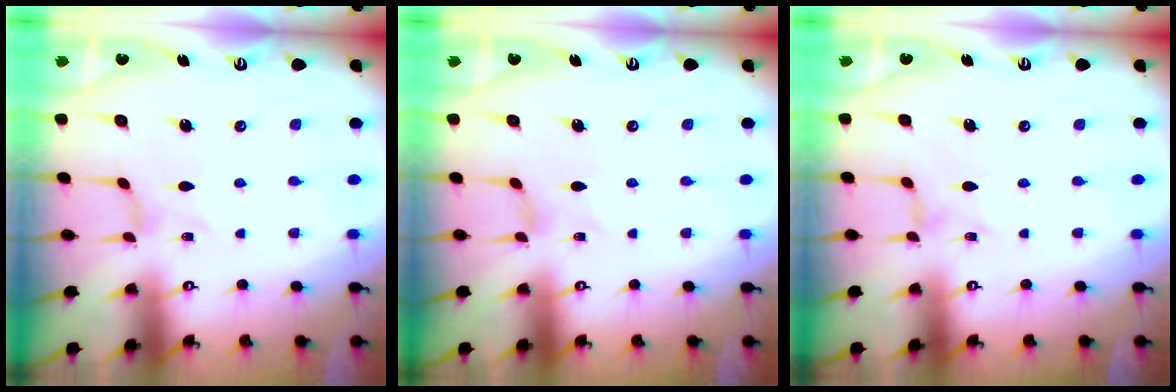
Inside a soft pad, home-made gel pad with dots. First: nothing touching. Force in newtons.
{"total": 0.6, "press": 0.6, "slide": 0.2}
{"total": 0.0}